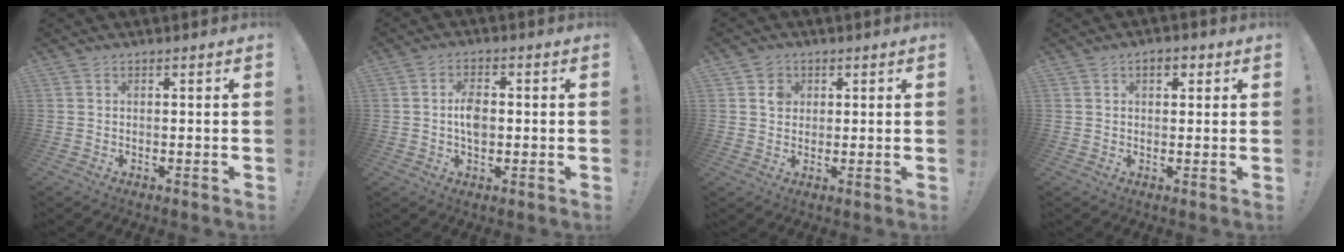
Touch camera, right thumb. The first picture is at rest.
{"total": 5.7, "force": [-0.4, 3.5, 4.5], "torque": [-0.079, 0.007, -0.009]}
{"total": 3.7, "force": [1.2, 3.3, 1.2], "torque": [-0.004, -0.005, 0.016]}
{"total": 3.3, "force": [1.2, 1.9, 2.4], "torque": [-0.033, 0.002, 0.018]}